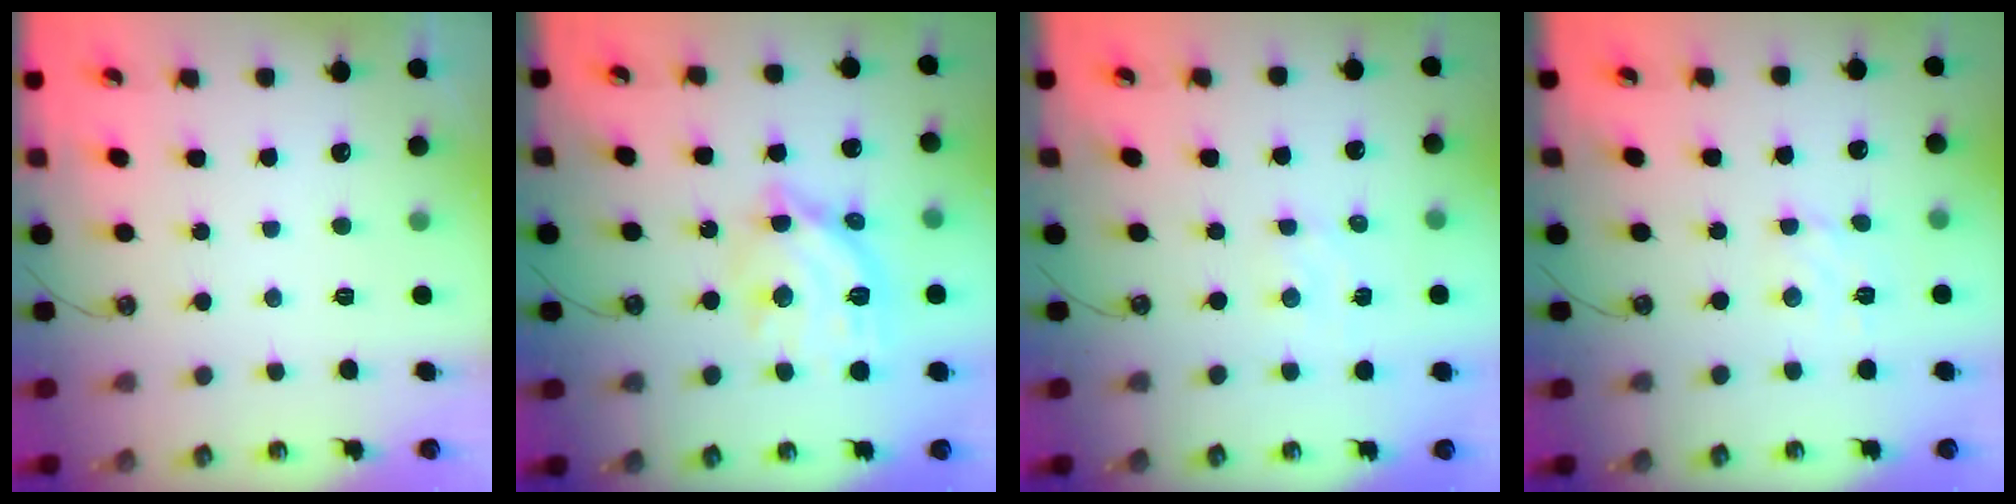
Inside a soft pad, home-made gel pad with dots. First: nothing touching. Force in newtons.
{"total": 14.7, "press": 14.6, "slide": 1.3}
{"total": 1.8, "press": 1.8, "slide": 0.3}
{"total": 4.5, "press": 4.4, "slide": 0.6}